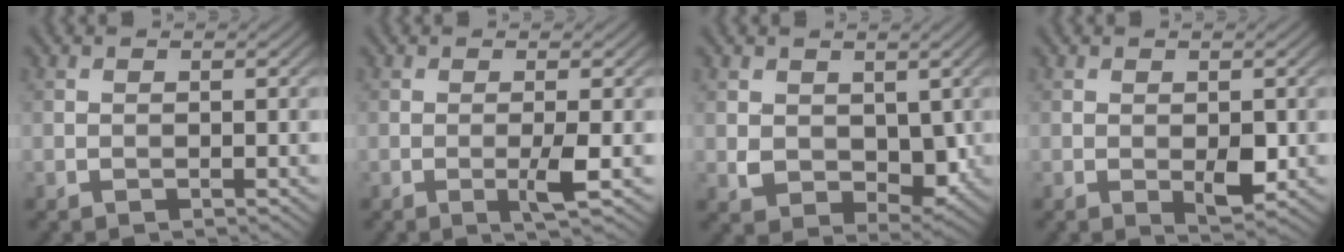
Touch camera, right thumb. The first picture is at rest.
{"total": 2.4, "force": [-0.6, -0.1, 2.4], "torque": [-0.045, 0.000, -0.015]}
{"total": 5.3, "force": [0.9, 3.9, 3.4], "torque": [-0.077, -0.017, 0.023]}
{"total": 2.4, "force": [-0.3, 1.1, 2.1], "torque": [-0.035, -0.007, -0.002]}